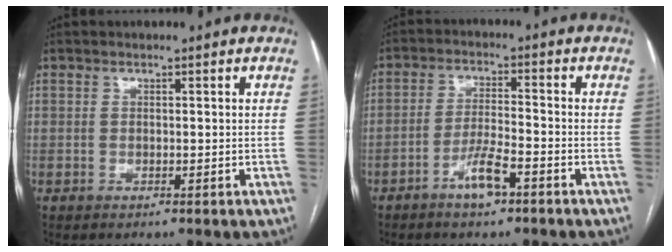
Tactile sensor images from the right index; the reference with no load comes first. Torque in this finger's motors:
{"motor_torque": [0.46, -0.23, 0.13, 0.04]}